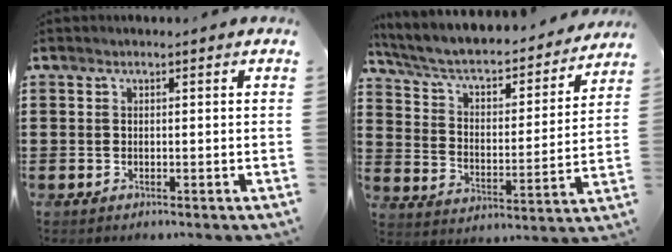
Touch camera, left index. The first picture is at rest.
{"total": 4.8, "force": [3.9, 1.6, 2.3], "torque": [-0.067, -0.035, 0.059]}